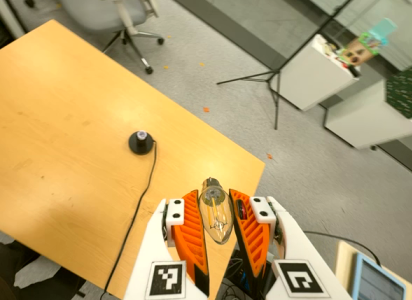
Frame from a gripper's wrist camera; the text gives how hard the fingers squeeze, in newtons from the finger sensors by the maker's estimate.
{"total": 13.9, "left": 14.8, "right": 13.1}